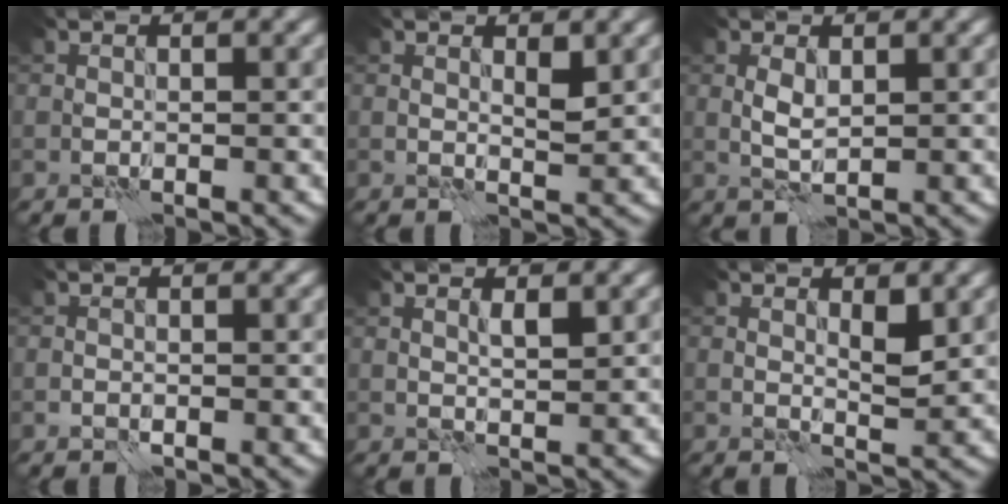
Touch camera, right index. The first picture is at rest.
{"total": 1.2, "force": [0.7, 0.2, 0.9], "torque": [-0.015, -0.004, 0.012]}
{"total": 1.5, "force": [0.4, 0.6, 1.4], "torque": [-0.029, 0.002, 0.010]}
{"total": 0.8, "force": [-0.3, 0.6, 0.5], "torque": [-0.009, 0.000, -0.007]}
{"total": 1.2, "force": [0.6, 0.2, 1.0], "torque": [-0.023, -0.005, 0.010]}
{"total": 1.6, "force": [0.9, 0.4, 1.3], "torque": [-0.019, -0.004, 0.015]}